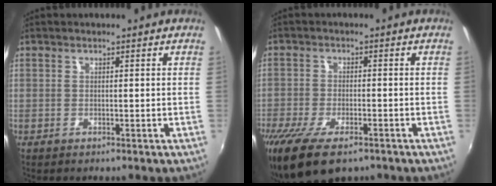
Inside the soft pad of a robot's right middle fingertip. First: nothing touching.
{"total": 10.2, "force": [-7.0, 3.7, 6.4], "torque": [-0.150, -0.034, -0.125]}